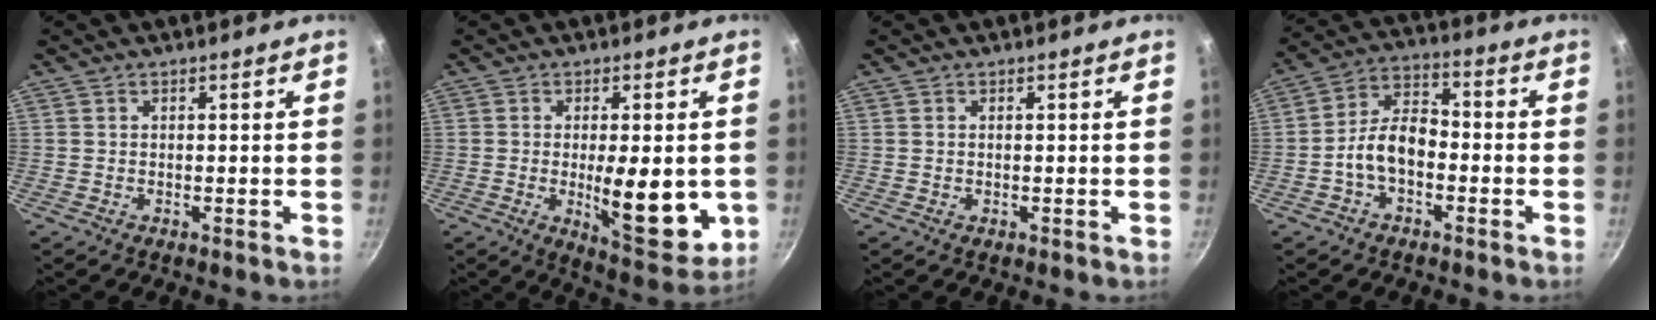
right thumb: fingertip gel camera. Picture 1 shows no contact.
{"total": 14.1, "force": [-1.7, 5.0, 13.1], "torque": [-0.158, -0.019, -0.015]}
{"total": 0.0}
{"total": 8.8, "force": [-2.6, 5.4, 6.4], "torque": [-0.096, 0.044, -0.058]}